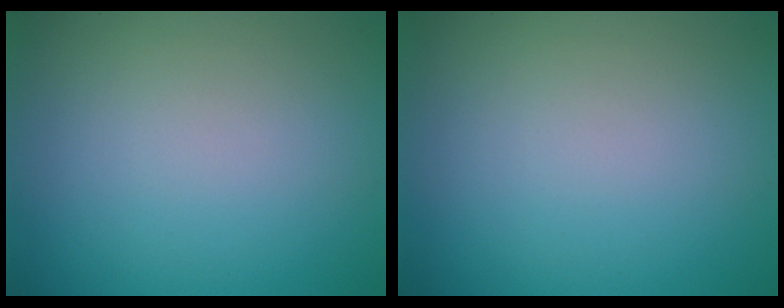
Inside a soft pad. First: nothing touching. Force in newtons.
{"total": 0.0}